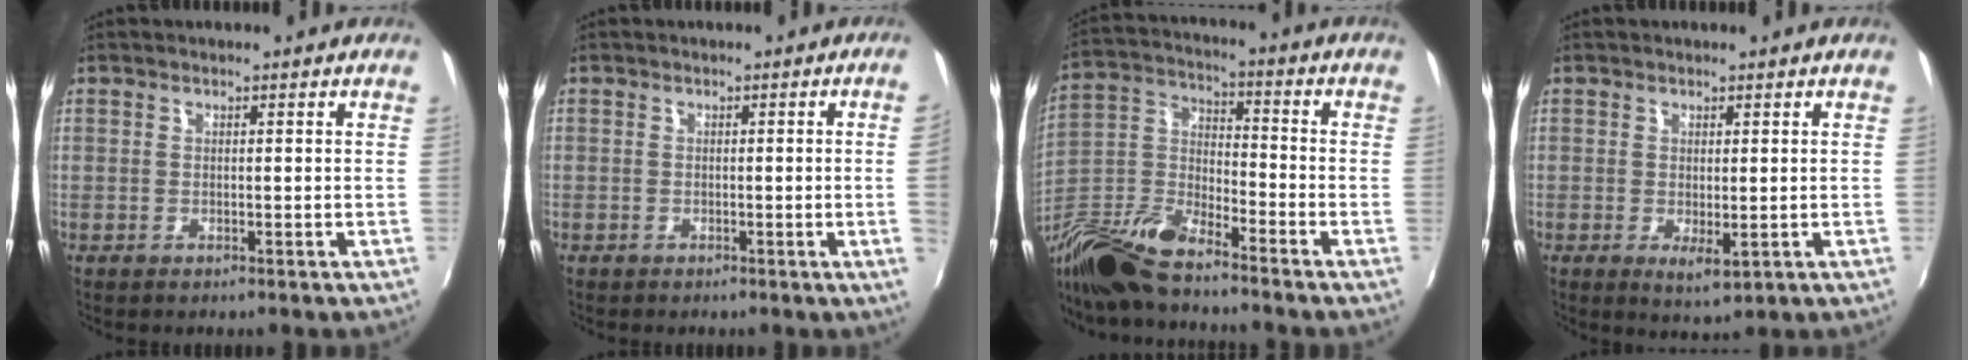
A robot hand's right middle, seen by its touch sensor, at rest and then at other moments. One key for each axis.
{"total": 2.2, "fx": -0.2, "fy": -1.4, "fz": 1.7, "tx": -0.023, "ty": -0.014, "tz": 0.002}
{"total": 14.4, "fx": -10.6, "fy": 3.9, "fz": 8.9, "tx": -0.200, "ty": -0.018, "tz": -0.218}
{"total": 2.9, "fx": -0.2, "fy": 1.2, "fz": 2.6, "tx": -0.044, "ty": -0.012, "tz": -0.001}